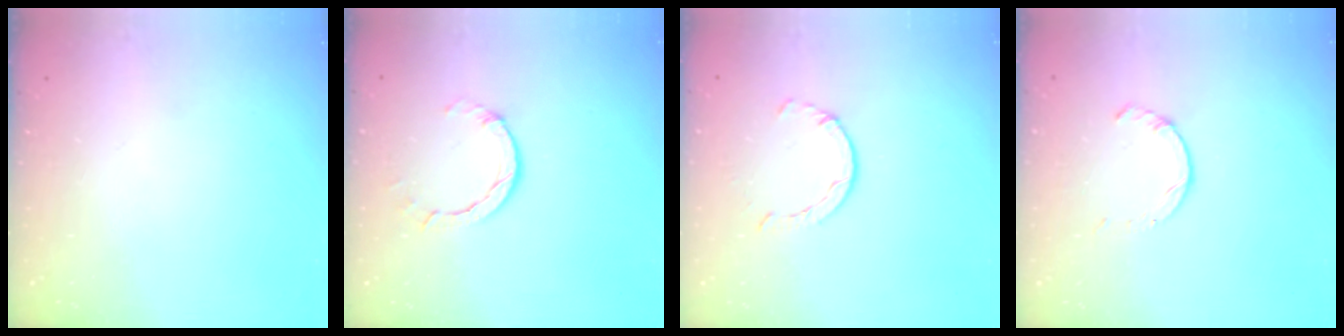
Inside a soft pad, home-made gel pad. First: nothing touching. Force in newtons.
{"total": 3.5, "press": 3.5, "slide": 0.4}
{"total": 2.9, "press": 2.9, "slide": 0.4}
{"total": 1.7, "press": 1.7, "slide": 0.2}